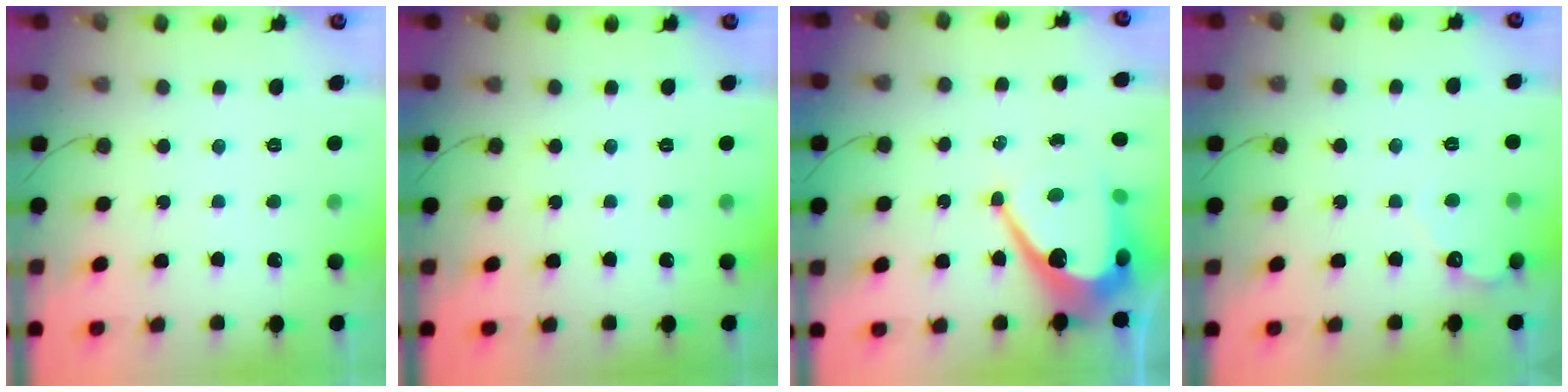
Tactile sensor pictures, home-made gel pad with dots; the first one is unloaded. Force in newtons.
{"total": 0.0}
{"total": 12.6, "press": 12.6, "slide": 1.1}
{"total": 2.7, "press": 2.7, "slide": 0.2}